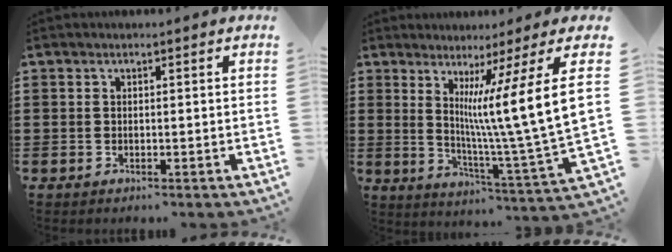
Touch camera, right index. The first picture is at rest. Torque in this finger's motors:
{"motor_torque": [1.81, 0.33, 1.03, 0.17]}